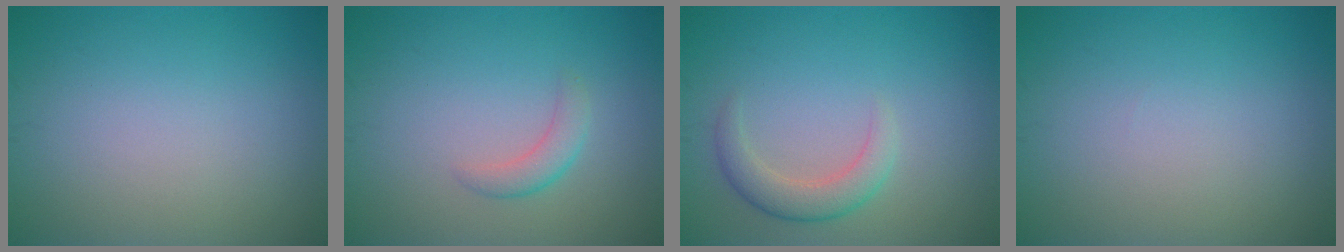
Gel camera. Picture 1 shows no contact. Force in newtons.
{"total": 1.8, "press": 1.8, "slide": 0.0}
{"total": 2.8, "press": 2.8, "slide": 0.2}
{"total": 0.0}